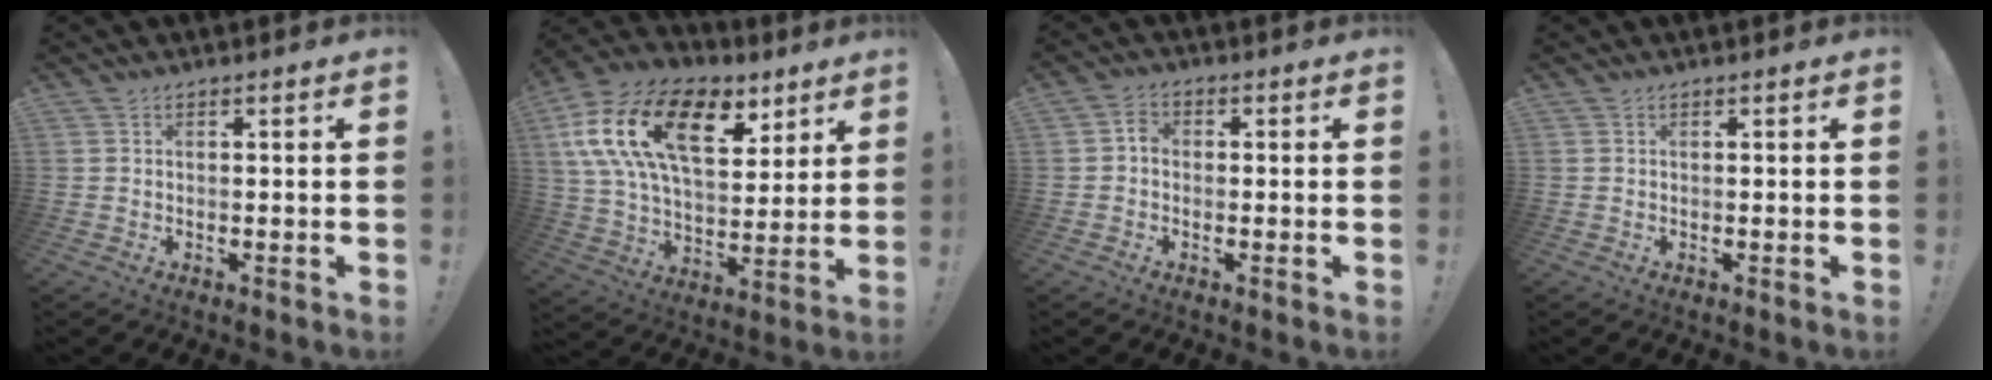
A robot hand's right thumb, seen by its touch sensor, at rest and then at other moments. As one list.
[{"total": 23.7, "force": [9.5, 14.0, 16.6], "torque": [-0.283, -0.035, 0.172]}, {"total": 2.7, "force": [-0.9, 2.0, 1.6], "torque": [-0.029, 0.013, -0.017]}, {"total": 0.0}]